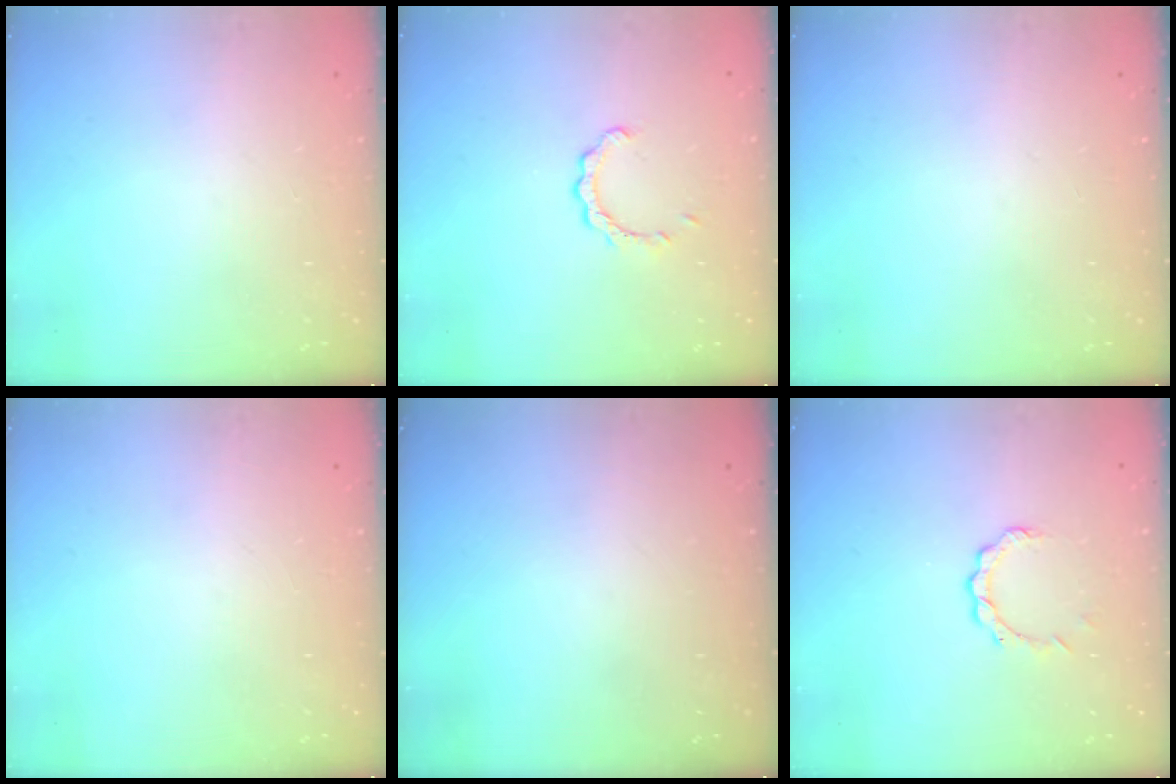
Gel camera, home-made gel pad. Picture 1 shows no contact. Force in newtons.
{"total": 2.7, "press": 2.7, "slide": 0.3}
{"total": 0.0}
{"total": 0.0}
{"total": 0.0}
{"total": 4.9, "press": 4.8, "slide": 0.5}